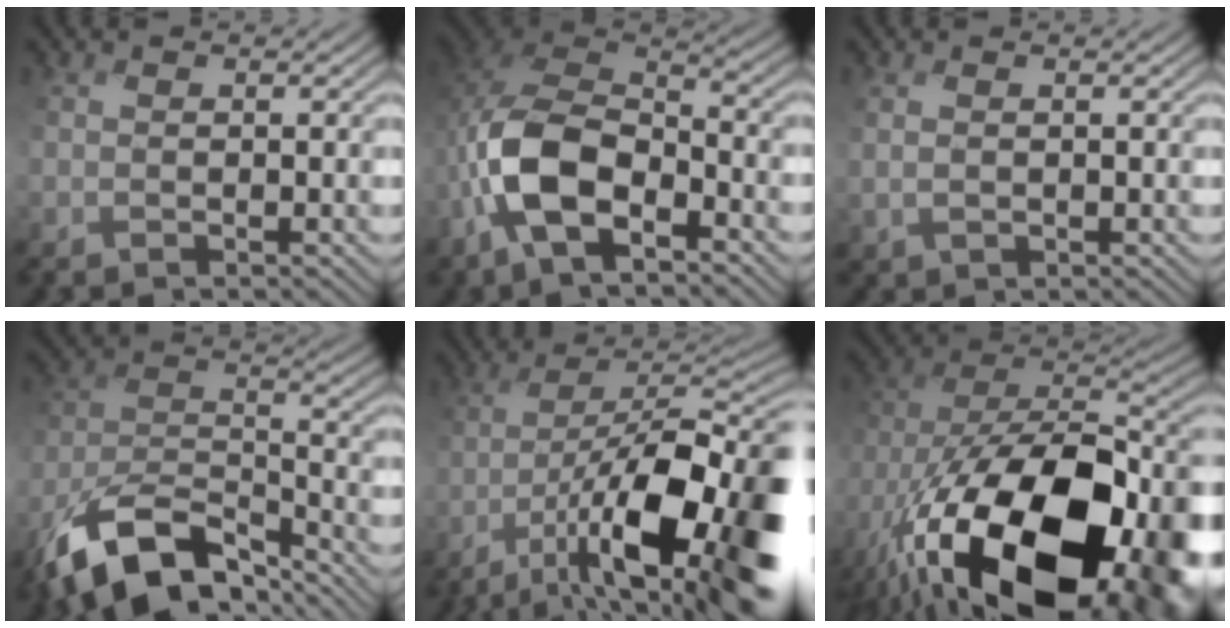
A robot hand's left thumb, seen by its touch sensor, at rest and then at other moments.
{"total": 11.3, "force": [-4.2, 6.2, 8.4], "torque": [-0.187, -0.002, -0.091]}
{"total": 1.2, "force": [0.4, 0.8, 0.8], "torque": [-0.023, 0.000, 0.013]}
{"total": 13.9, "force": [-9.9, 6.0, 7.6], "torque": [-0.174, -0.009, -0.193]}
{"total": 18.3, "force": [-7.6, 7.2, 15.0], "torque": [-0.234, -0.018, -0.131]}
{"total": 22.8, "force": [-11.9, 11.7, 15.4], "torque": [-0.320, -0.066, -0.168]}